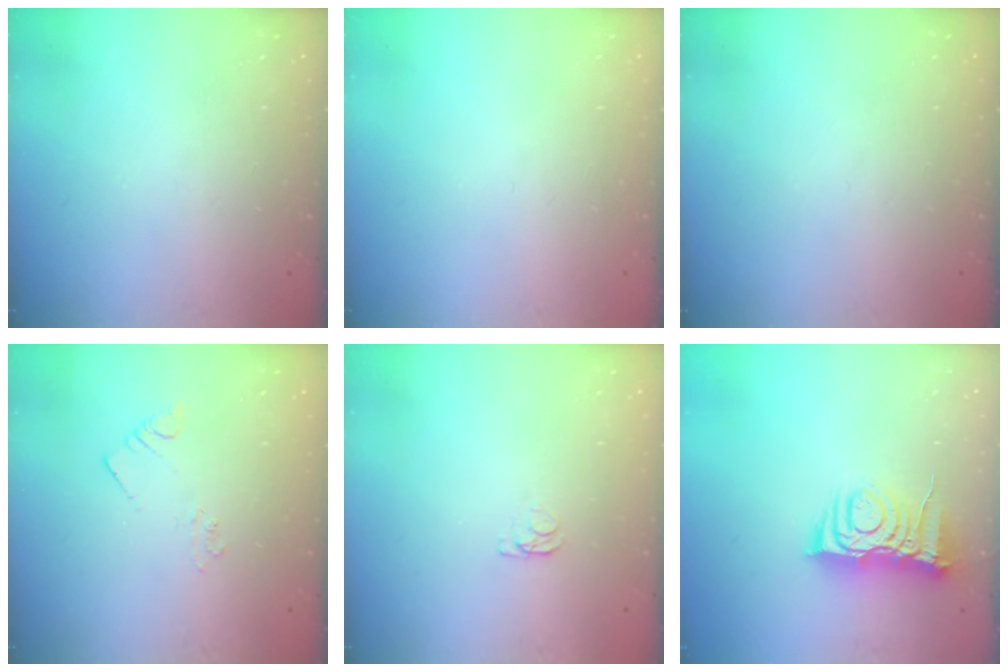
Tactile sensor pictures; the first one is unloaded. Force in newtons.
{"total": 0.0}
{"total": 0.0}
{"total": 2.2, "press": 2.2, "slide": 0.1}
{"total": 1.2, "press": 1.1, "slide": 0.3}
{"total": 8.9, "press": 8.9, "slide": 1.1}